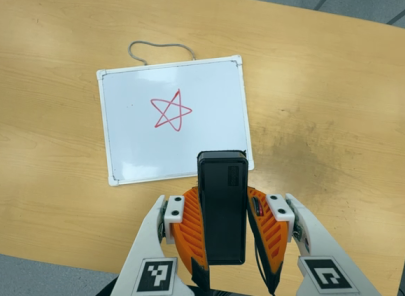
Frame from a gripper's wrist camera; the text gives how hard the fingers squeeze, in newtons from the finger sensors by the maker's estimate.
{"total": 4.7, "left": 3.6, "right": 5.7}